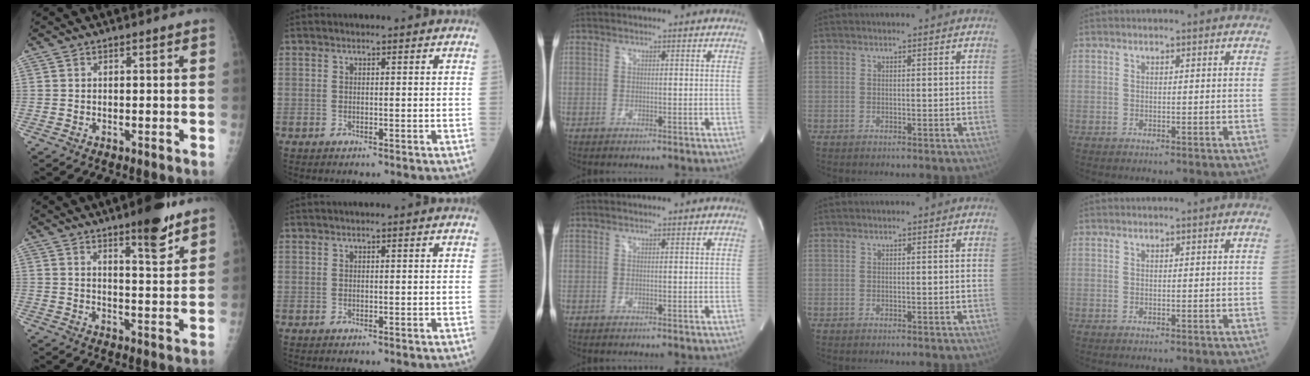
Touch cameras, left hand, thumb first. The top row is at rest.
{"thumb": {"total": 9.0, "force": [6.1, 1.9, 6.3], "torque": [-0.076, -0.040, 0.088]}}